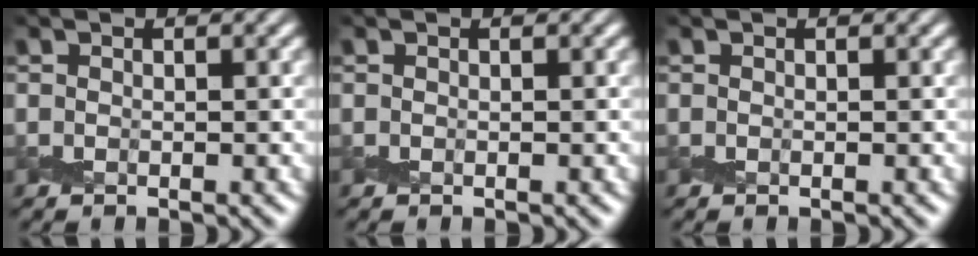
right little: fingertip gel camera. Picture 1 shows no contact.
{"total": 0.0}
{"total": 0.0}